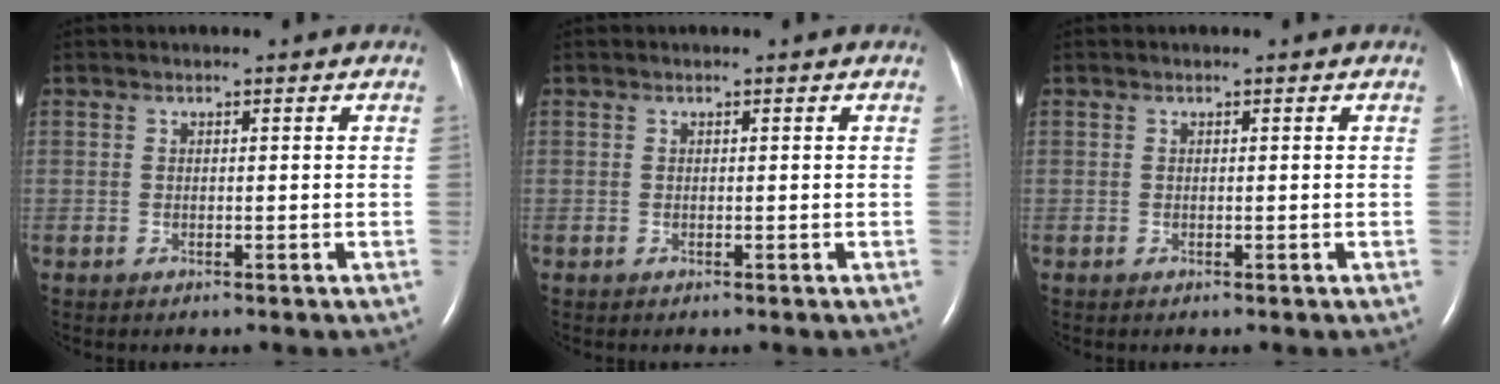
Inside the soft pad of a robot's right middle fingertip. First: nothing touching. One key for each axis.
{"total": 0.0}
{"total": 0.0}